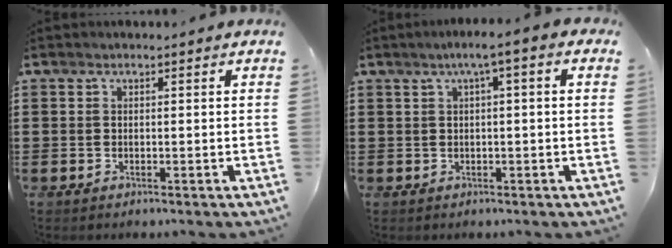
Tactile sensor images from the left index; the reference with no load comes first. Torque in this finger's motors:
{"motor_torque": [1.15, -0.99, 0.33, 0.12]}